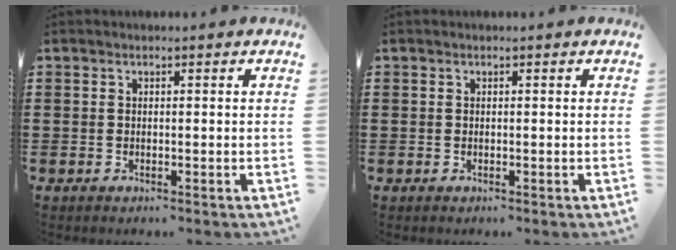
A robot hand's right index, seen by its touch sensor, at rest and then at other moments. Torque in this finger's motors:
{"motor_torque": [2.14, 0.00, 0.01, 0.01]}